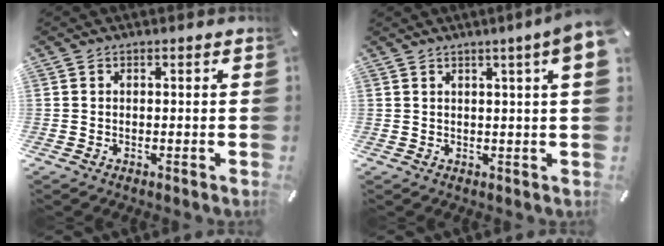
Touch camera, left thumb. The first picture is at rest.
{"total": 5.5, "force": [2.3, 0.0, 5.0], "torque": [-0.086, -0.005, 0.037]}